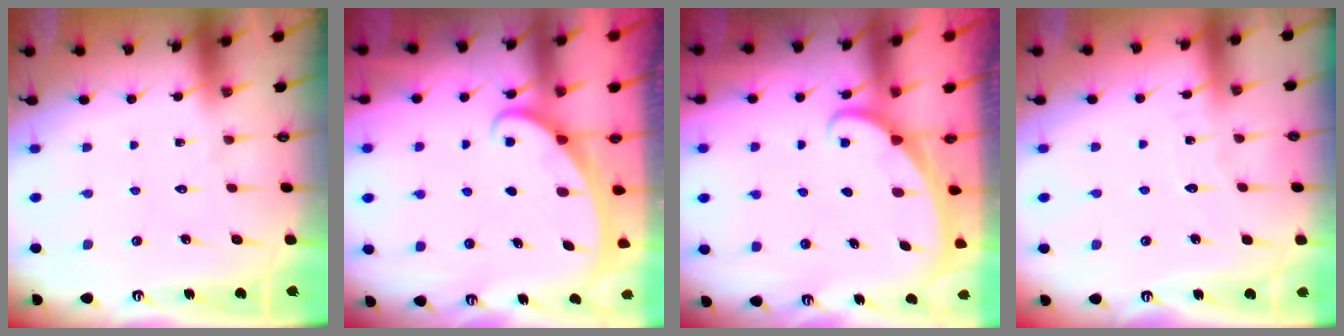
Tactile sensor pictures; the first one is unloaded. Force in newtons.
{"total": 2.1, "press": 2.1, "slide": 0.4}
{"total": 1.7, "press": 1.7, "slide": 0.1}
{"total": 3.4, "press": 3.4, "slide": 0.2}